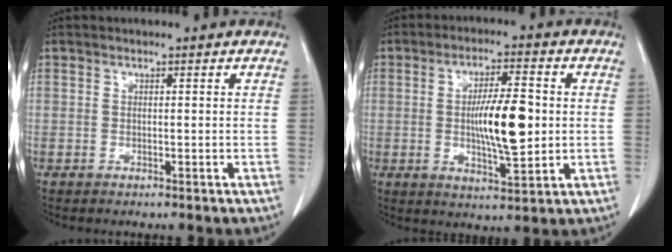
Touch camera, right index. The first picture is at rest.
{"total": 9.9, "force": [-0.2, 2.1, 9.7], "torque": [-0.170, -0.002, -0.003]}